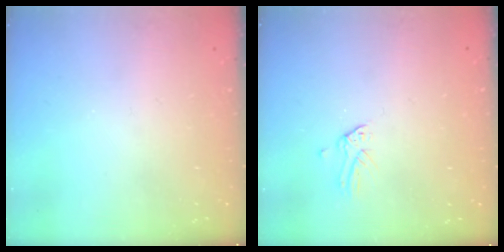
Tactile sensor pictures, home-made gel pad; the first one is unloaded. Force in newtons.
{"total": 0.0}